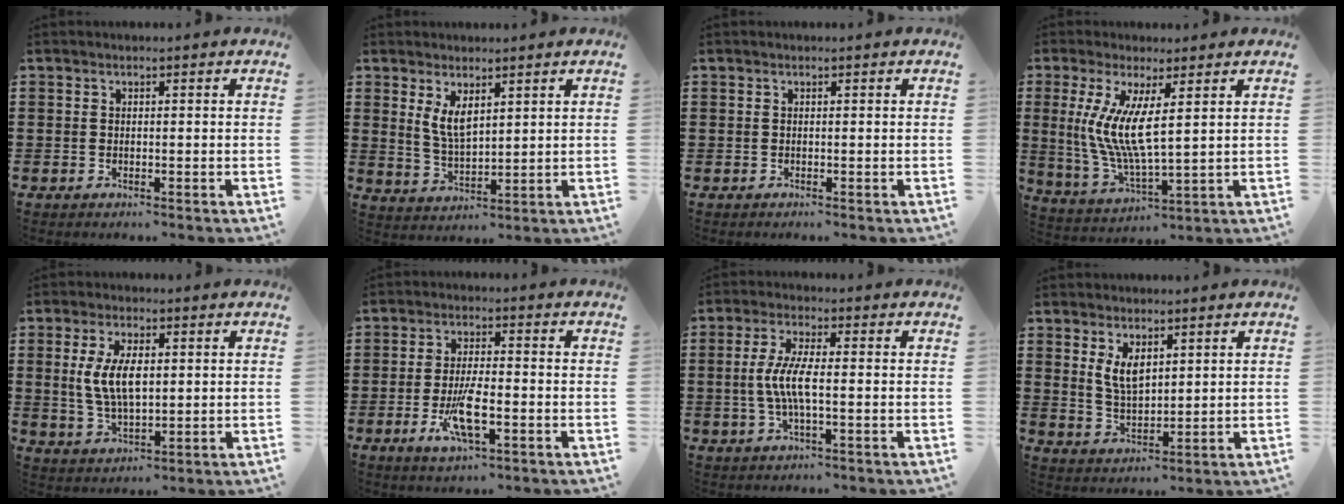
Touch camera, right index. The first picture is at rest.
{"total": 4.2, "force": [2.1, 1.5, 3.4], "torque": [-0.069, 0.001, 0.040]}
{"total": 0.0}
{"total": 8.6, "force": [2.3, 1.6, 8.2], "torque": [-0.183, -0.015, 0.038]}
{"total": 7.0, "force": [0.9, 3.0, 6.3], "torque": [-0.136, 0.005, 0.011]}
{"total": 7.1, "force": [-2.5, 1.9, 6.3], "torque": [-0.127, -0.012, -0.044]}
{"total": 5.7, "force": [-0.9, 0.9, 5.6], "torque": [-0.125, -0.008, -0.025]}
{"total": 4.3, "force": [2.1, 1.9, 3.2], "torque": [-0.068, 0.003, 0.039]}